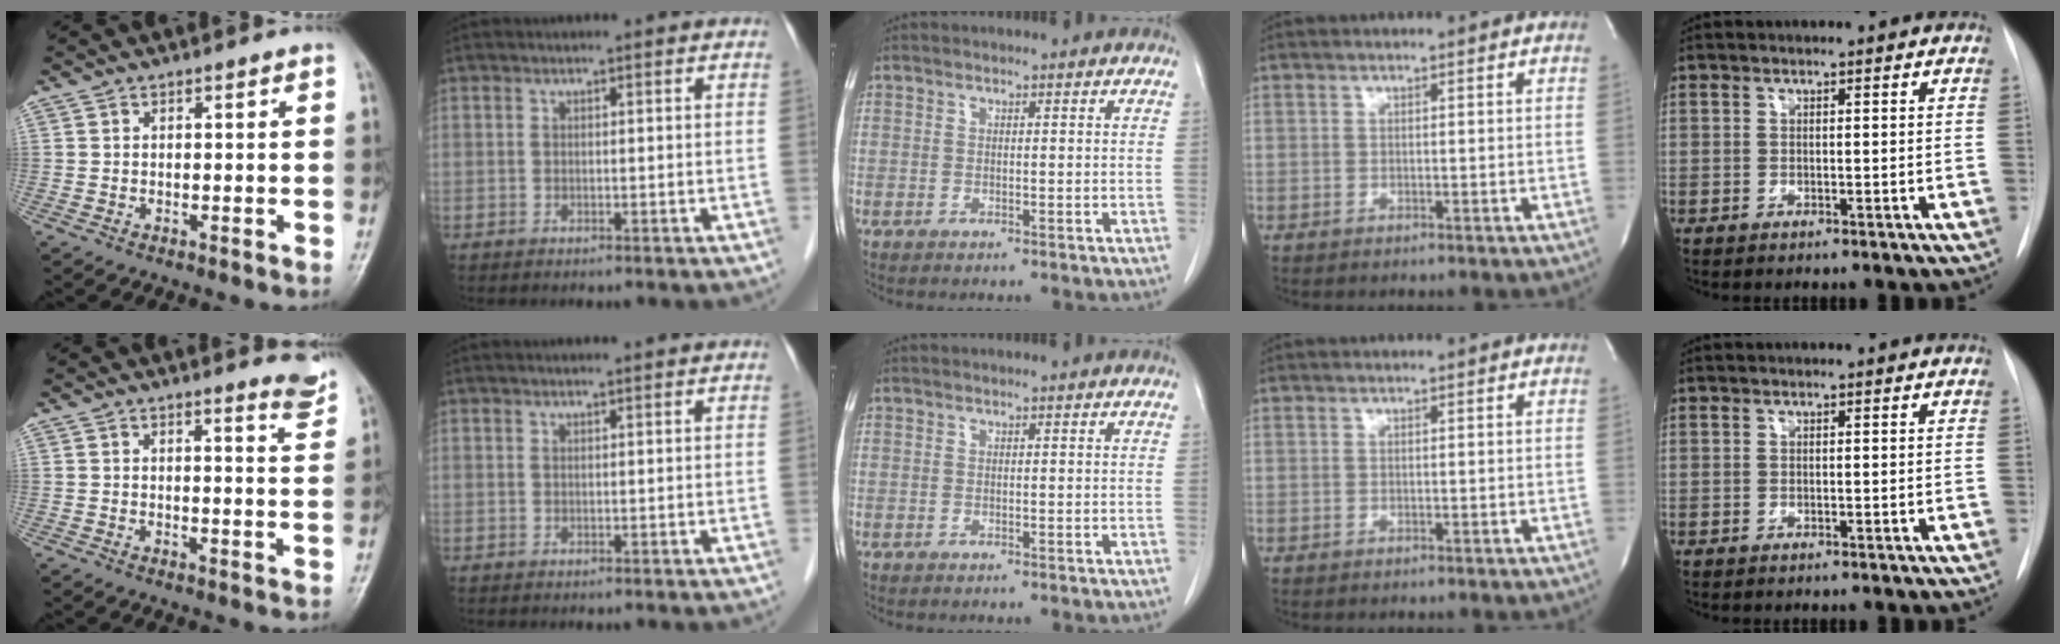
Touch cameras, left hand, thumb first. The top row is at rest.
{"thumb": {"total": 3.5, "force": [3.3, 0.1, 1.2], "torque": [-0.014, -0.038, 0.028]}, "index": {"total": 1.0, "force": [0.9, -0.1, 0.4], "torque": [-0.008, 0.007, 0.015]}}